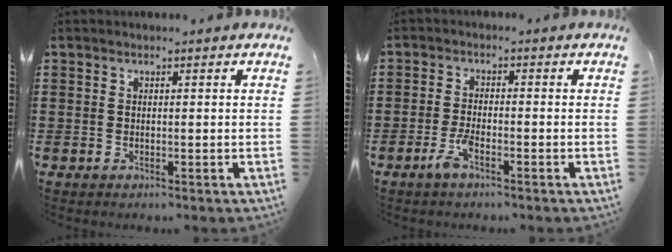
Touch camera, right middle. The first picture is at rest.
{"total": 3.4, "force": [-2.0, 0.7, 2.7], "torque": [-0.066, -0.005, -0.042]}